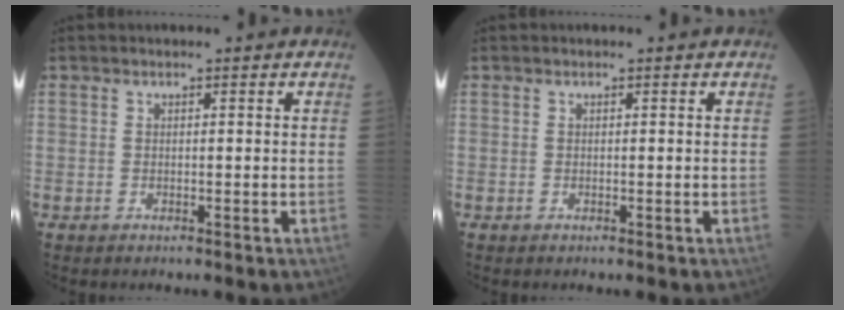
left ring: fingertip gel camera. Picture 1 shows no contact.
{"total": 0.0}